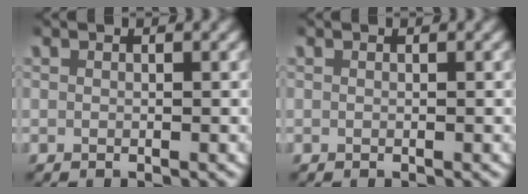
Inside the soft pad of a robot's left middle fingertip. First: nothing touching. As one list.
[{"total": 0.0}]